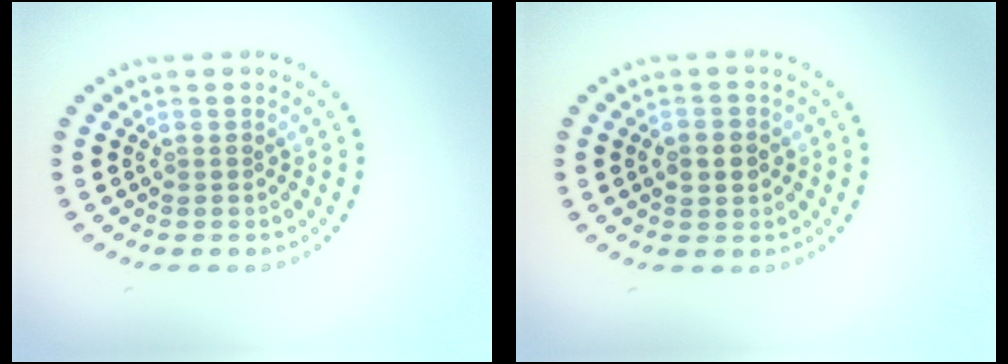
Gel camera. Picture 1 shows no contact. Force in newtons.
{"total": 2.2, "press": 2.2, "slide": 0.4}